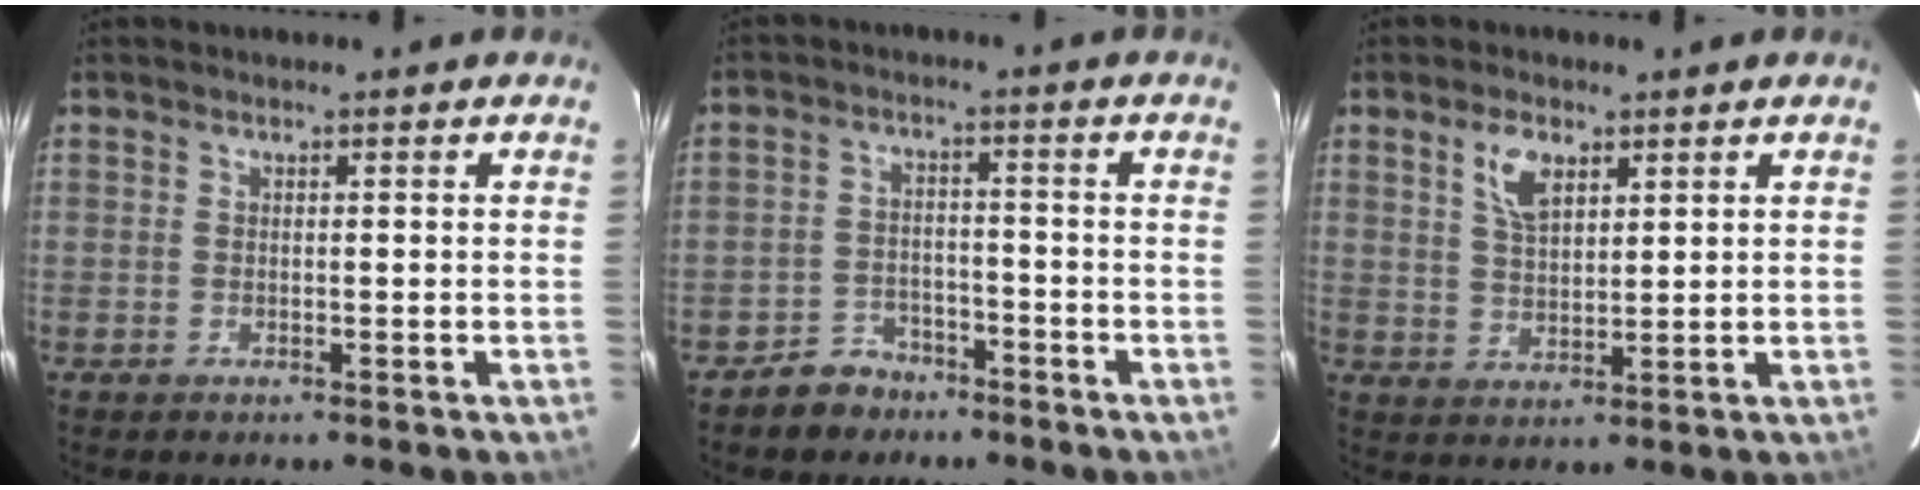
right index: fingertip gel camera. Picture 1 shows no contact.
{"total": 5.6, "force": [-4.2, 3.6, 0.7], "torque": [-0.029, 0.019, -0.065]}
{"total": 5.9, "force": [3.1, 2.9, 4.1], "torque": [-0.075, 0.007, 0.061]}